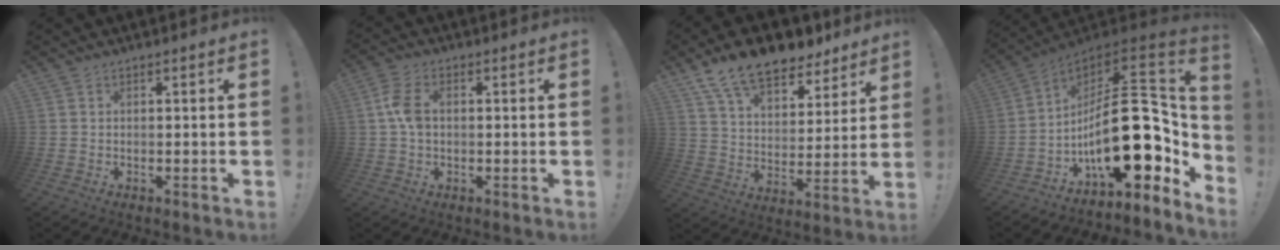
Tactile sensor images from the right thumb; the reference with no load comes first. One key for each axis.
{"total": 6.9, "fx": 0.4, "fy": 4.5, "fz": 5.3, "tx": -0.108, "ty": 0.005, "tz": 0.007}
{"total": 15.3, "fx": 11.9, "fy": 7.0, "fz": 6.6, "tx": -0.114, "ty": -0.086, "tz": 0.215}
{"total": 28.5, "fx": -4.1, "fy": 12.9, "fz": 25.1, "tx": -0.400, "ty": -0.001, "tz": -0.052}